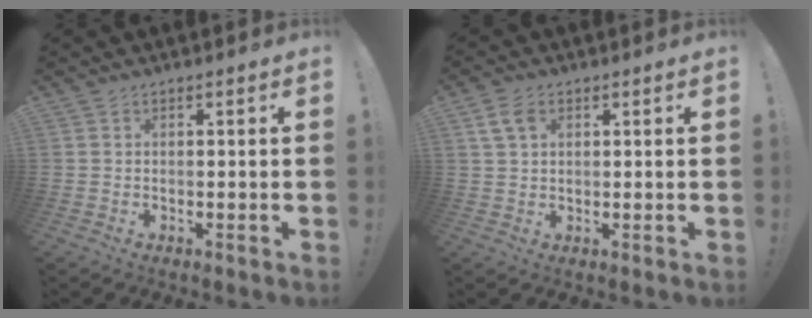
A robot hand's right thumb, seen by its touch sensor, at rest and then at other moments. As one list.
[{"total": 5.4, "force": [2.3, 3.5, 3.5], "torque": [-0.063, 0.003, 0.045]}]